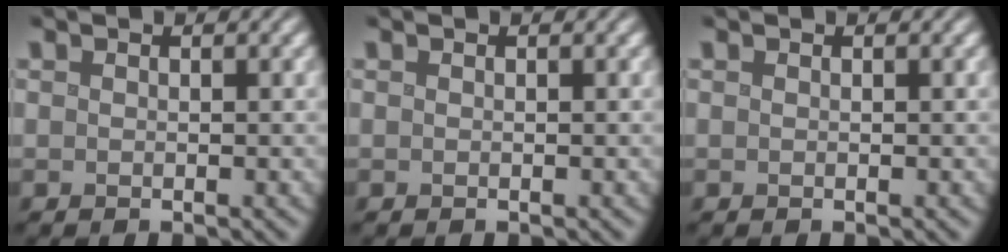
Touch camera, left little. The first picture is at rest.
{"total": 0.0}
{"total": 0.0}